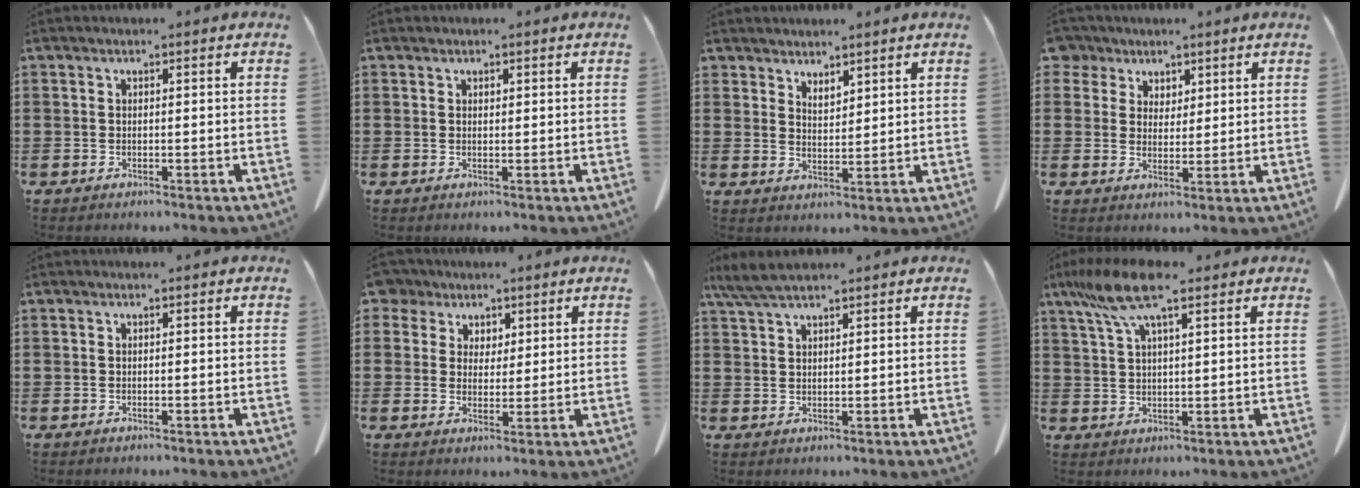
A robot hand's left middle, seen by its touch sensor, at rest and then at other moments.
{"total": 0.7, "force": [0.5, 0.3, 0.1], "torque": [-0.004, 0.000, 0.012]}
{"total": 3.1, "force": [3.0, 0.9, 0.0], "torque": [-0.009, -0.006, 0.058]}
{"total": 4.7, "force": [3.2, 3.4, 0.6], "torque": [-0.028, 0.004, 0.057]}
{"total": 0.0}
{"total": 5.0, "force": [3.0, 3.9, 0.9], "torque": [-0.035, 0.007, 0.053]}
{"total": 4.2, "force": [3.3, 0.7, 2.5], "torque": [-0.057, -0.002, 0.064]}
{"total": 9.3, "force": [5.7, 2.2, 7.0], "torque": [-0.160, -0.009, 0.098]}